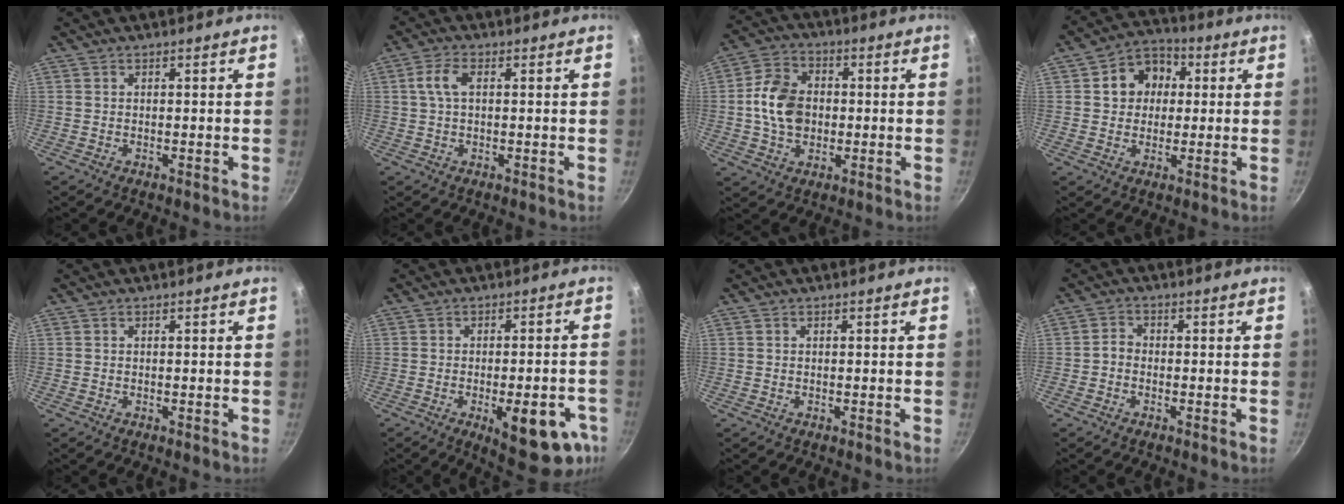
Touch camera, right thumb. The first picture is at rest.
{"total": 4.3, "force": [0.9, 1.9, 3.8], "torque": [-0.085, 0.012, 0.015]}
{"total": 10.9, "force": [-0.1, 8.3, 7.2], "torque": [-0.112, 0.017, -0.011]}
{"total": 9.2, "force": [1.7, 7.8, 4.5], "torque": [-0.027, 0.014, 0.013]}
{"total": 0.0}
{"total": 15.0, "force": [-5.8, 5.9, 12.6], "torque": [-0.122, 0.009, -0.067]}
{"total": 0.0}
{"total": 2.0, "force": [-0.8, 1.5, 1.0], "torque": [-0.019, 0.016, -0.022]}